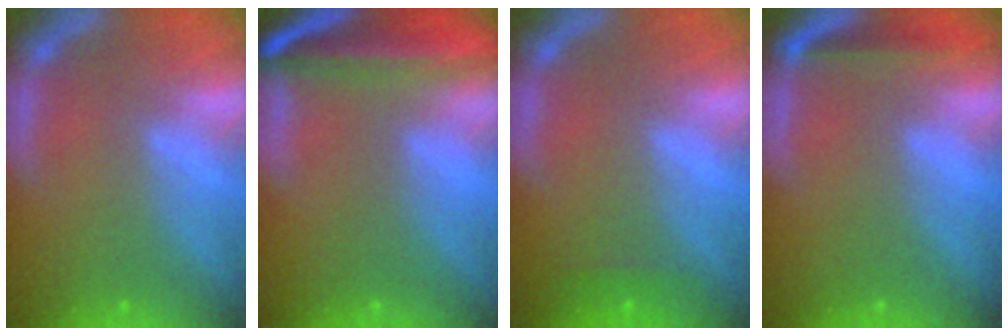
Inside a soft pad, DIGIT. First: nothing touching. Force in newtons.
{"total": 9.5}
{"total": 0.9}
{"total": 2.5}